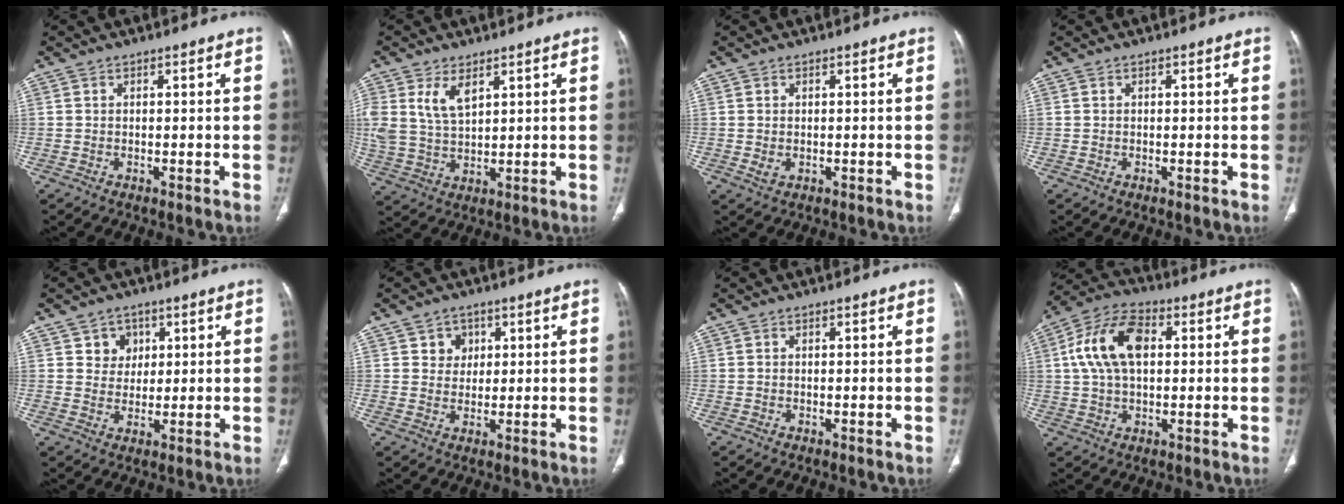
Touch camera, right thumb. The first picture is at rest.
{"total": 7.9, "force": [3.7, 4.2, 5.5], "torque": [-0.108, -0.012, 0.083]}
{"total": 1.8, "force": [-0.2, 1.3, 1.3], "torque": [-0.027, -0.001, 0.002]}
{"total": 0.0}
{"total": 4.7, "force": [1.9, 4.1, 1.2], "torque": [0.009, -0.005, 0.030]}
{"total": 3.8, "force": [1.5, 3.3, 1.1], "torque": [0.006, -0.005, 0.022]}
{"total": 0.0}
{"total": 12.9, "force": [2.3, 7.6, 10.2], "torque": [-0.197, 0.023, 0.037]}